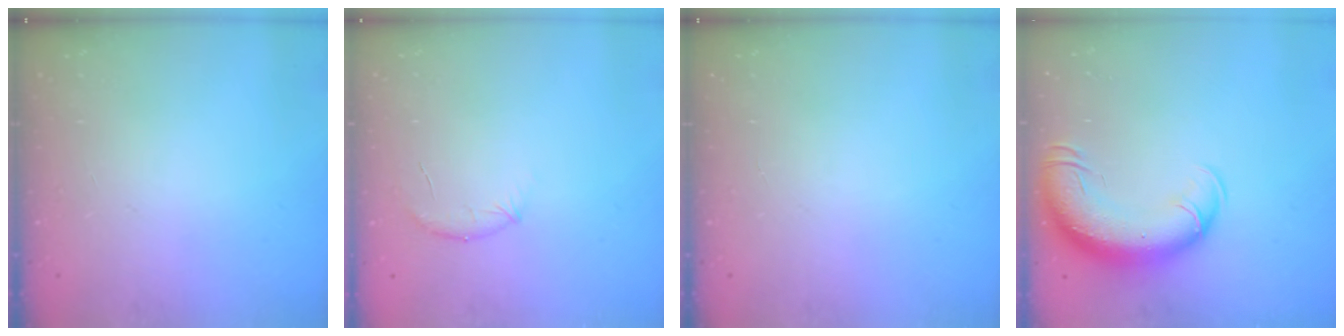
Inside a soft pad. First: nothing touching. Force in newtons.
{"total": 8.3, "press": 8.1, "slide": 1.7}
{"total": 0.0}
{"total": 15.1, "press": 14.7, "slide": 3.6}